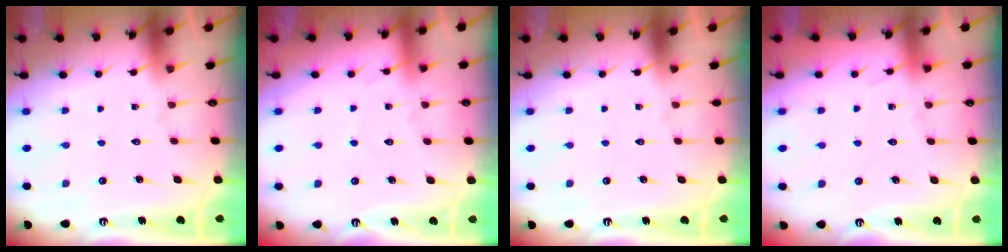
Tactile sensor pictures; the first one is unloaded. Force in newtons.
{"total": 1.9, "press": 1.9, "slide": 0.2}
{"total": 0.0}
{"total": 3.8, "press": 3.8, "slide": 0.6}